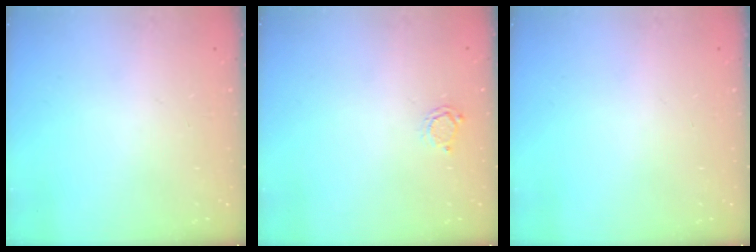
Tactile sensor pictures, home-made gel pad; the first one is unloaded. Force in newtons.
{"total": 2.2, "press": 2.1, "slide": 0.3}
{"total": 0.0}